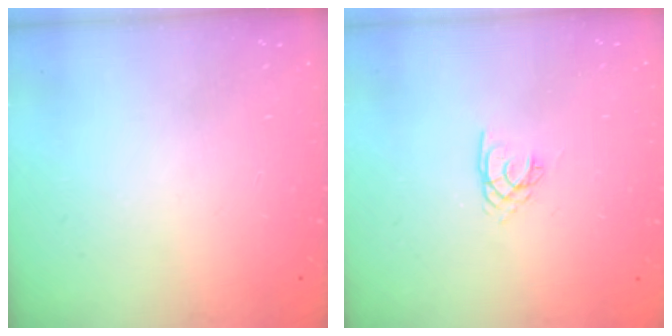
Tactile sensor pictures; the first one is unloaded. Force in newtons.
{"total": 1.8, "press": 1.8, "slide": 0.2}